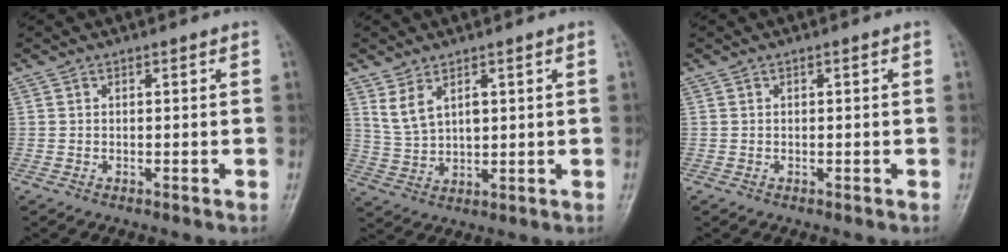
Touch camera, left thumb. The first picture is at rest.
{"total": 5.6, "force": [2.7, 3.0, 3.9], "torque": [-0.072, -0.010, 0.064]}
{"total": 0.0}